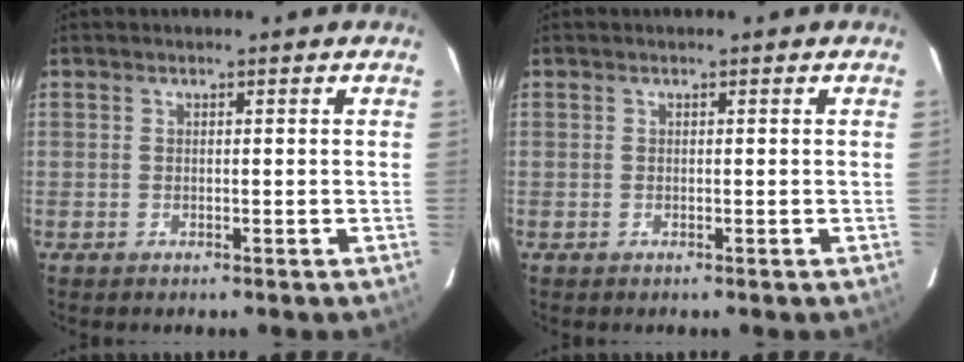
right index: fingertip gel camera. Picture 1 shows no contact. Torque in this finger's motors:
{"motor_torque": [-0.02, 0.00, -0.02, 0.00]}